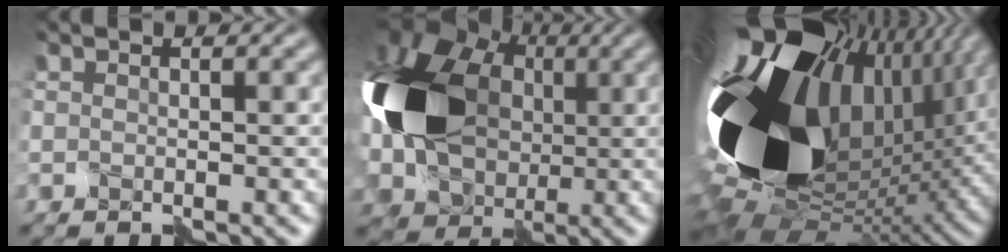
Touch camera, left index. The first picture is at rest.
{"total": 14.1, "force": [1.1, 10.2, 9.7], "torque": [-0.212, 0.017, 0.010]}
{"total": 20.0, "force": [1.5, 11.5, 16.3], "torque": [-0.334, -0.030, 0.031]}